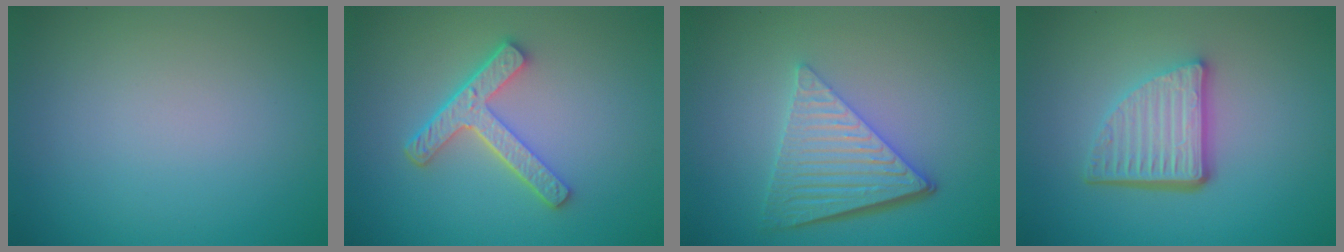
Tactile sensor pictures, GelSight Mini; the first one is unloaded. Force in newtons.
{"total": 4.5, "press": 3.3, "slide": 3.1}
{"total": 6.2, "press": 4.4, "slide": 4.4}
{"total": 5.2, "press": 3.6, "slide": 3.7}